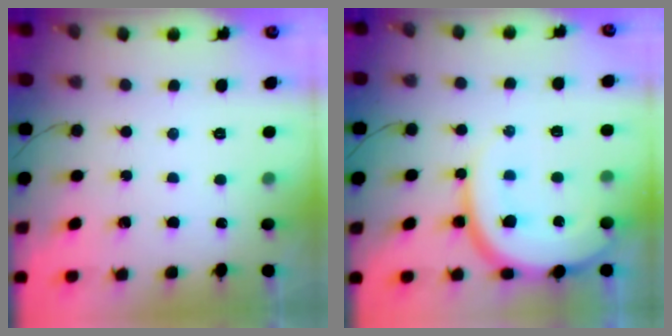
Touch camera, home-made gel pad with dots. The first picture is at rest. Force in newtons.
{"total": 13.7, "press": 13.7, "slide": 1.4}